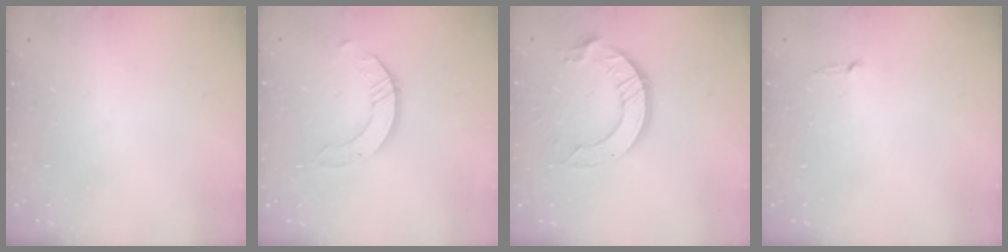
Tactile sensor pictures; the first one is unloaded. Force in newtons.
{"total": 2.5, "press": 2.5, "slide": 0.3}
{"total": 11.8, "press": 11.8, "slide": 1.1}
{"total": 2.5, "press": 2.5, "slide": 0.2}